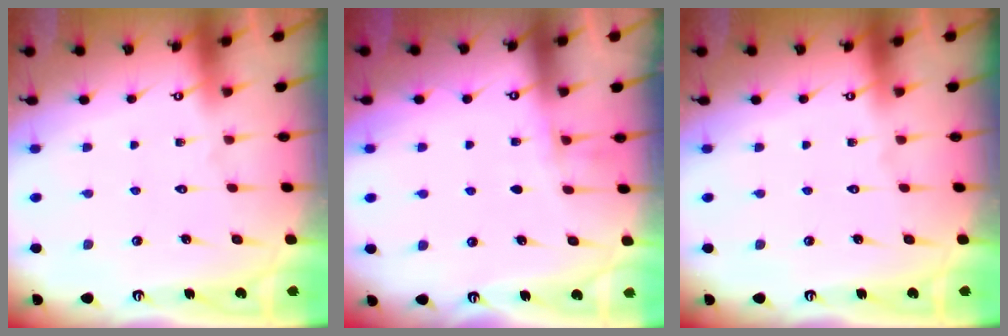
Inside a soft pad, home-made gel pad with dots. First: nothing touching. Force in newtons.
{"total": 3.7, "press": 3.4, "slide": 1.3}
{"total": 0.0}